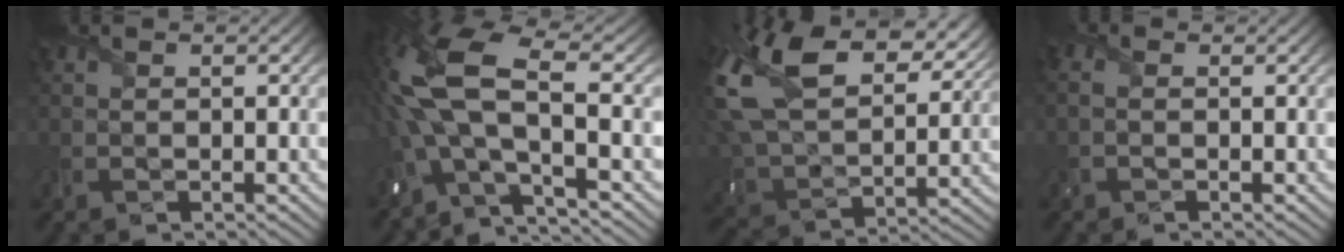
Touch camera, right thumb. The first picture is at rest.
{"total": 13.6, "force": [-0.6, 5.4, 12.5], "torque": [-0.300, 0.003, -0.023]}
{"total": 17.8, "force": [9.3, 9.9, 11.5], "torque": [-0.299, 0.031, 0.180]}
{"total": 1.1, "force": [-0.3, 0.7, 0.8], "torque": [-0.023, 0.001, -0.010]}